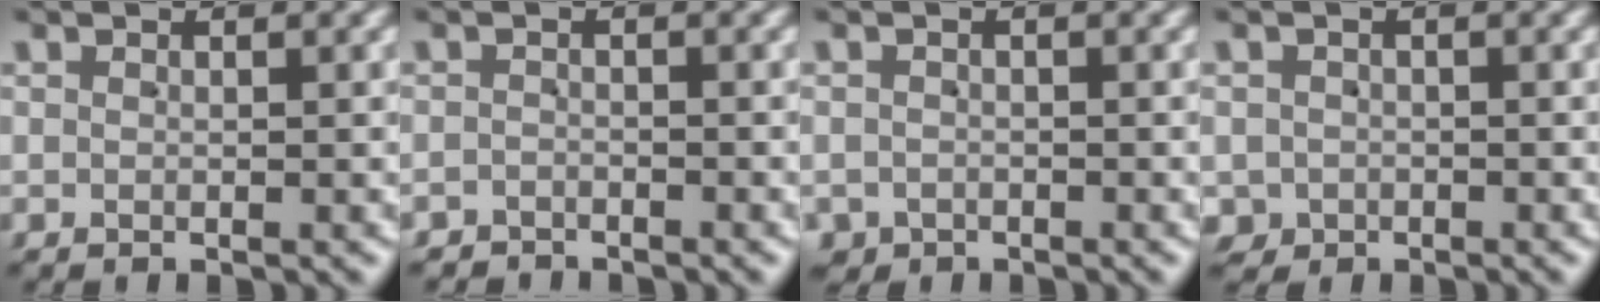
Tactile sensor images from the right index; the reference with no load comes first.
{"total": 2.4, "force": [-2.2, 0.4, -0.7], "torque": [0.017, -0.009, -0.039]}
{"total": 2.8, "force": [-2.1, 1.7, -0.3], "torque": [0.010, -0.019, -0.032]}
{"total": 4.3, "force": [-2.2, 3.7, 0.4], "torque": [-0.011, -0.029, -0.031]}